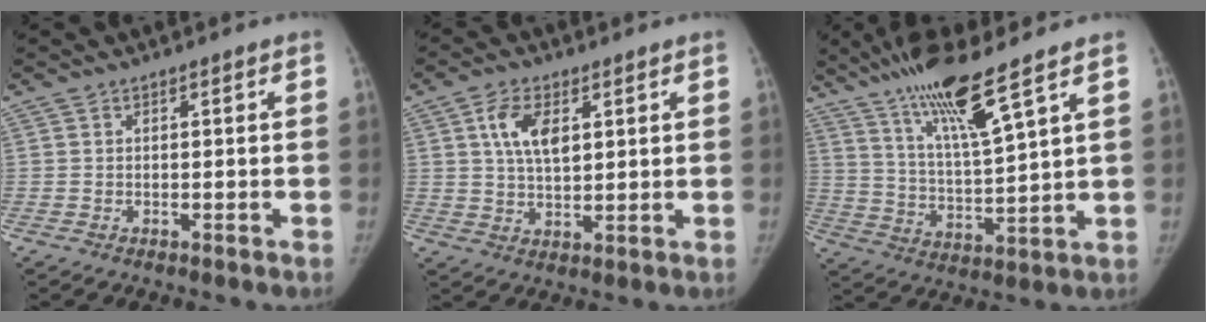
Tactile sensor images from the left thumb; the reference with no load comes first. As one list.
[{"total": 7.4, "force": [2.6, 4.0, 5.8], "torque": [-0.098, -0.008, 0.048]}, {"total": 13.9, "force": [9.5, 0.7, 10.1], "torque": [-0.185, -0.050, 0.183]}]